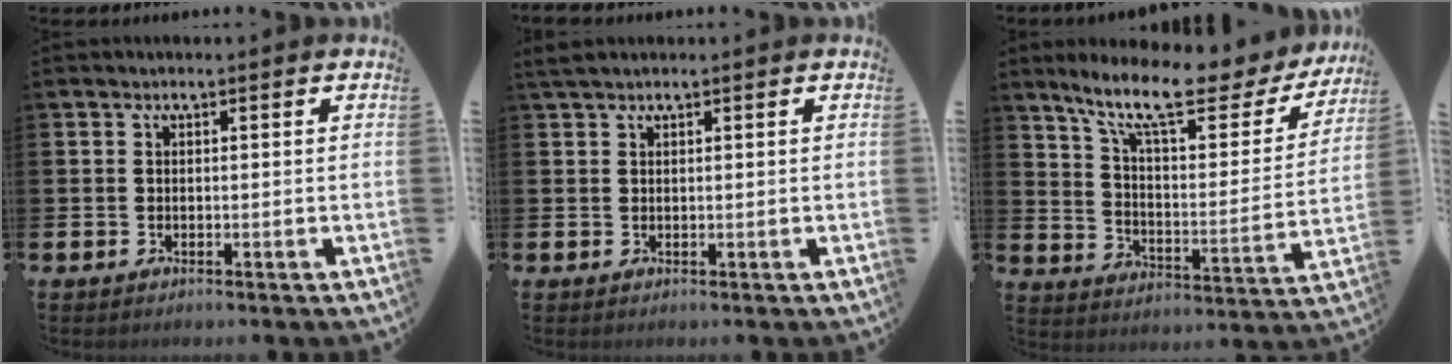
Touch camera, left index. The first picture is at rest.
{"total": 1.4, "force": [1.2, 0.2, 0.6], "torque": [-0.013, 0.004, 0.022]}
{"total": 12.1, "force": [9.5, 2.9, 6.9], "torque": [-0.151, -0.053, 0.157]}